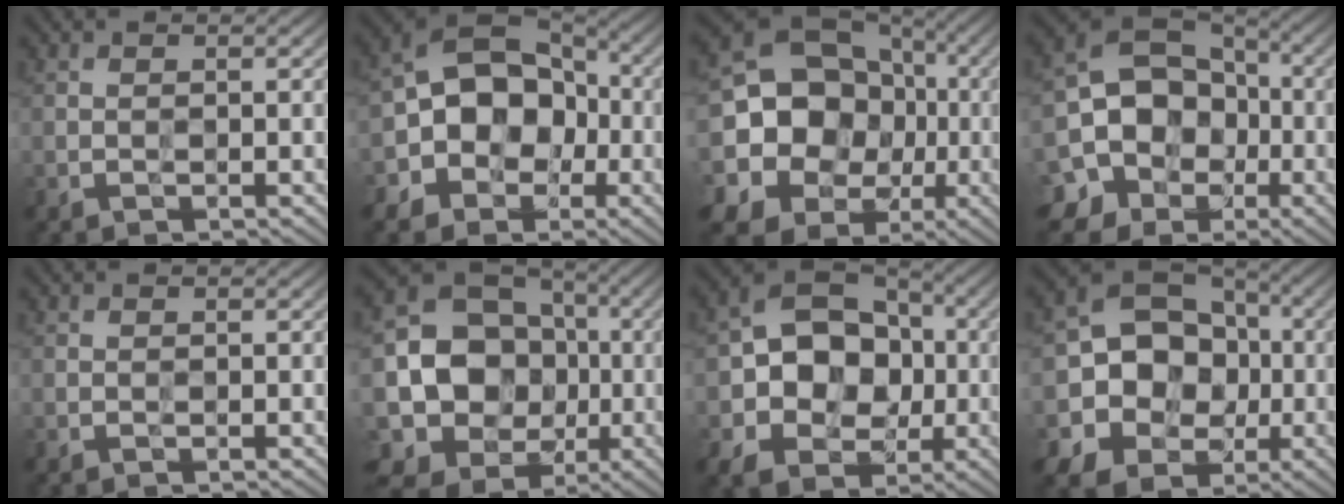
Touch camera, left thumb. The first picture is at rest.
{"total": 12.7, "force": [-2.3, 10.3, 7.1], "torque": [-0.110, 0.003, -0.073]}
{"total": 19.3, "force": [-1.4, 17.5, 7.9], "torque": [-0.208, -0.002, -0.038]}
{"total": 15.6, "force": [-4.4, 13.2, 7.2], "torque": [-0.162, -0.029, -0.099]}
{"total": 0.0}
{"total": 16.7, "force": [-1.7, 14.8, 7.4], "torque": [-0.165, -0.027, -0.036]}
{"total": 11.6, "force": [-1.0, 9.3, 6.9], "torque": [-0.124, 0.000, -0.040]}
{"total": 13.9, "force": [-1.9, 11.9, 7.0], "torque": [-0.145, -0.017, -0.055]}